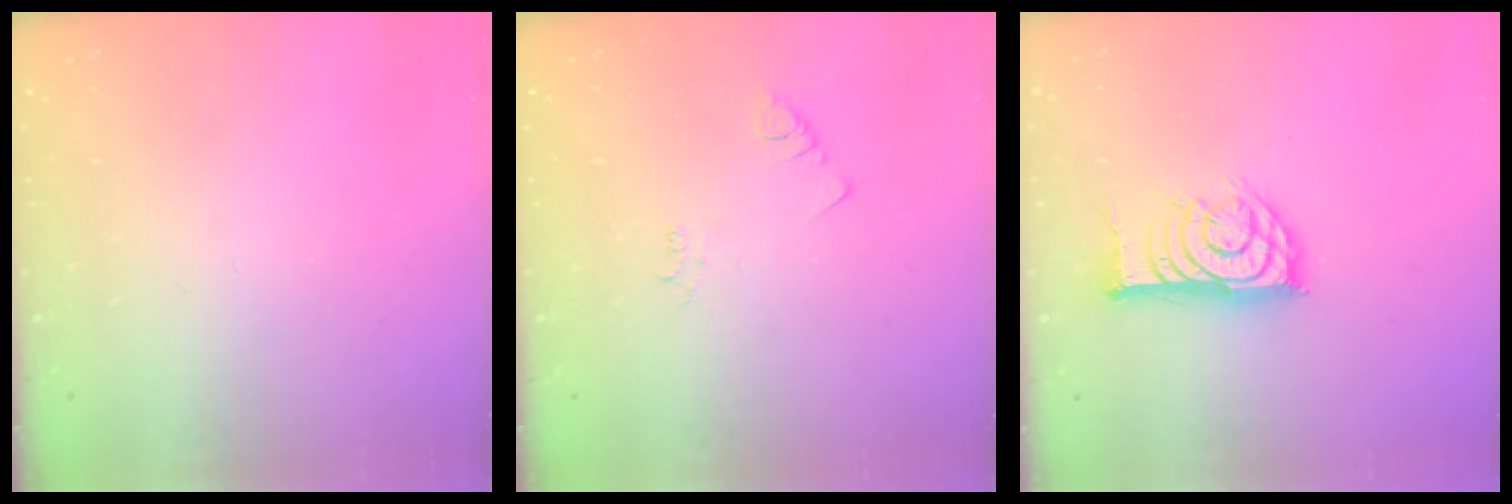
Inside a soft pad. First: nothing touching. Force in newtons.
{"total": 1.9, "press": 1.9, "slide": 0.3}
{"total": 13.9, "press": 13.9, "slide": 0.6}